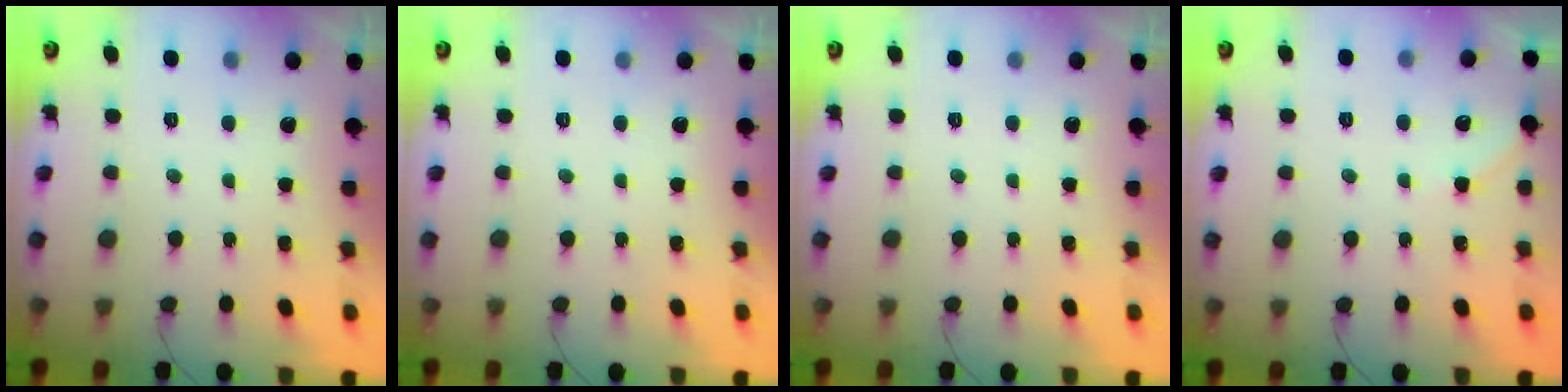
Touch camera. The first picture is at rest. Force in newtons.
{"total": 0.0}
{"total": 0.0}
{"total": 3.5, "press": 3.5, "slide": 0.5}